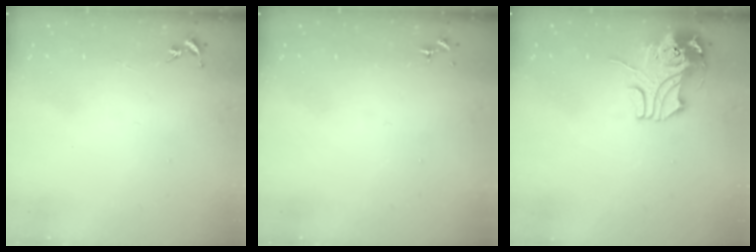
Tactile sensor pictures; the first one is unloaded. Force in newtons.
{"total": 0.0}
{"total": 10.6, "press": 10.4, "slide": 1.7}